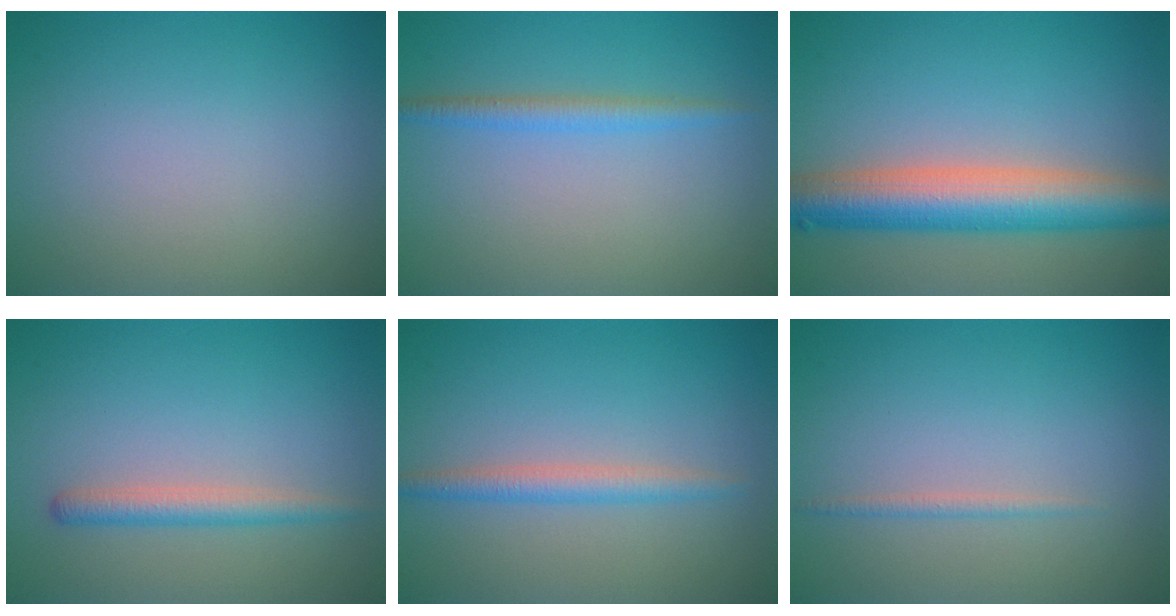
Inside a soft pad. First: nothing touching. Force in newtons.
{"total": 1.9, "press": 1.9, "slide": 0.0}
{"total": 7.6, "press": 7.6, "slide": 0.1}
{"total": 2.2, "press": 2.2, "slide": 0.0}
{"total": 2.2, "press": 2.2, "slide": 0.0}
{"total": 0.8, "press": 0.8, "slide": 0.0}